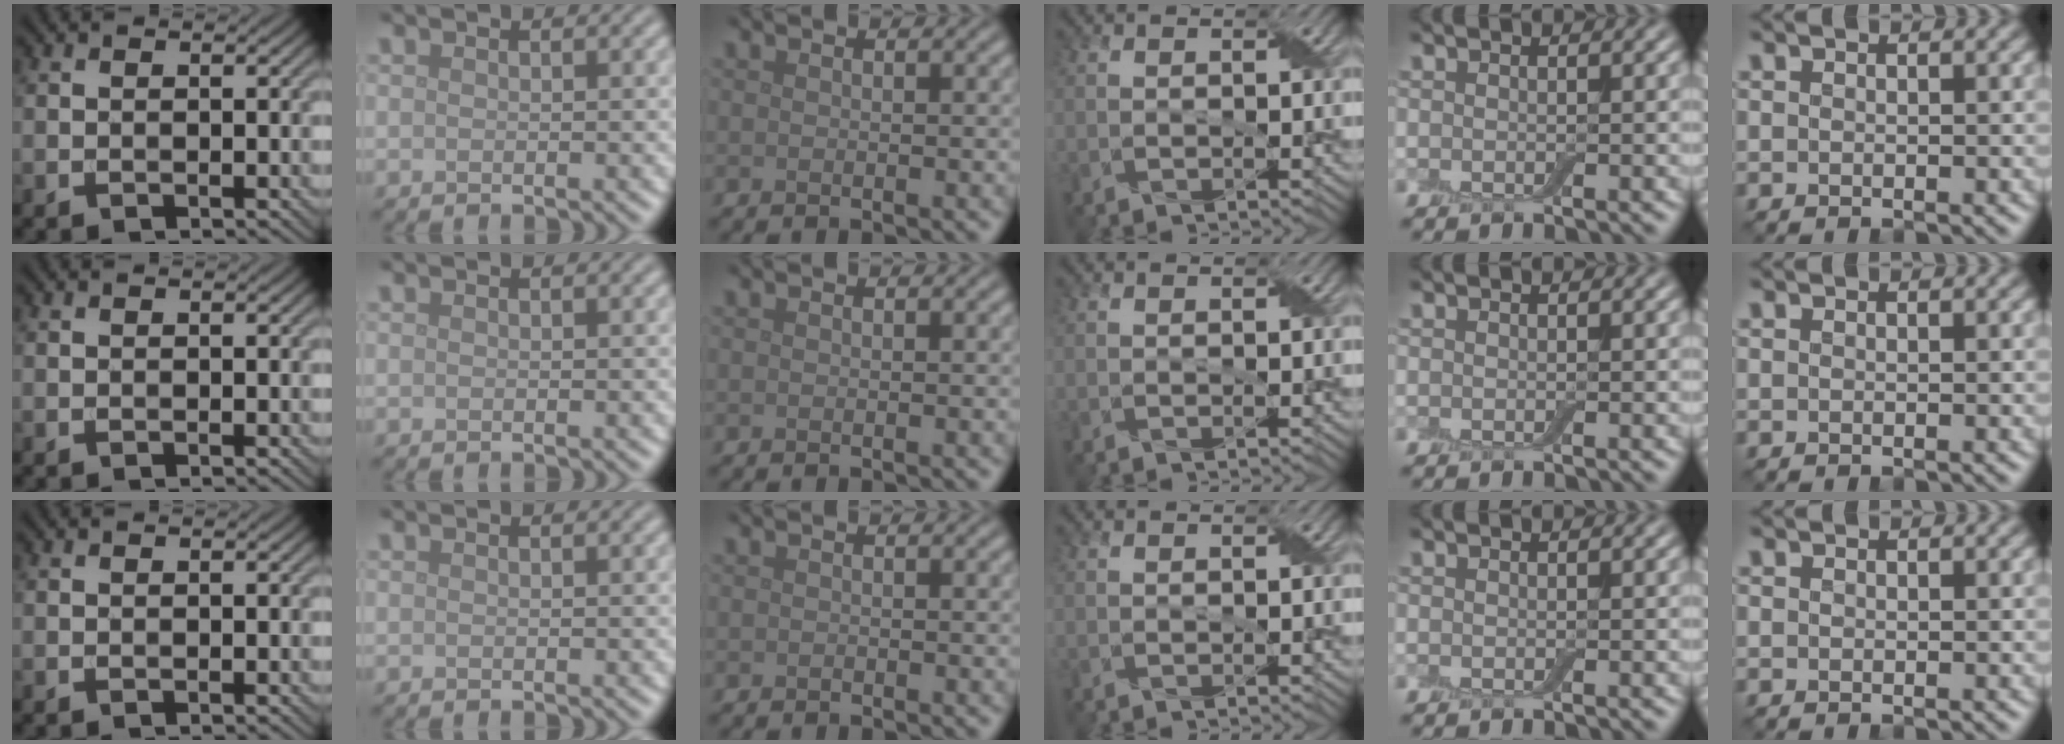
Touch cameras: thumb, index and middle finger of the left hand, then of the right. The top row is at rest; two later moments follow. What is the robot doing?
{"motion": "fold", "object": "aluminum foil"}